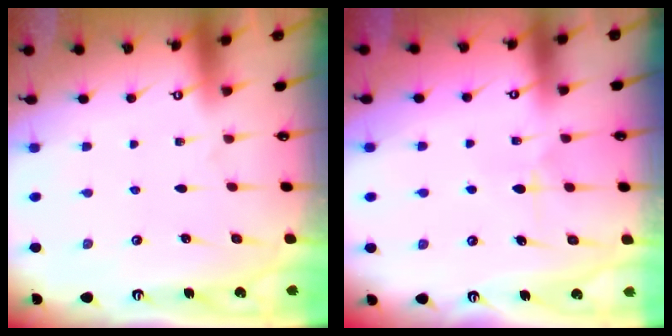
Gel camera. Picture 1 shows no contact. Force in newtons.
{"total": 6.0, "press": 6.0, "slide": 0.3}